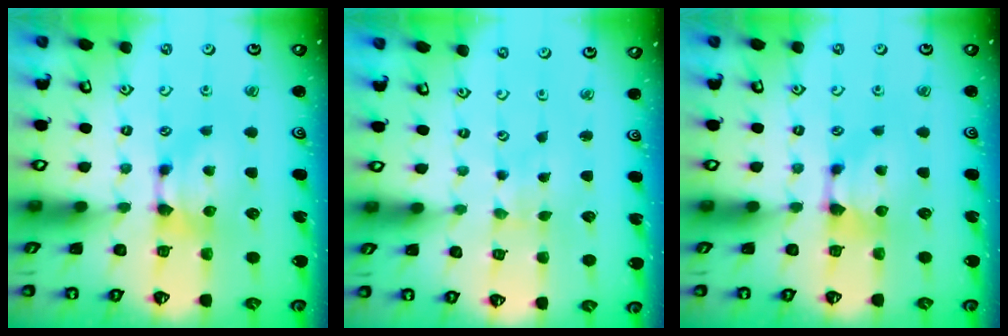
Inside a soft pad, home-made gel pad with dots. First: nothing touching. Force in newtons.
{"total": 3.2, "press": 3.2, "slide": 0.0}
{"total": 0.0}